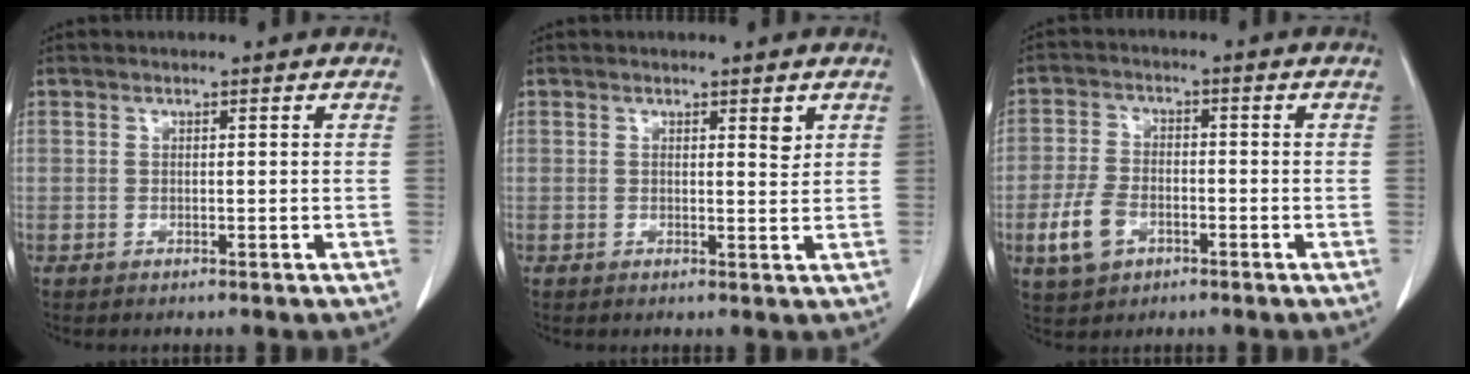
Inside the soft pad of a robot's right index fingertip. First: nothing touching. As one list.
[{"total": 1.6, "force": [0.9, 0.4, 1.2], "torque": [-0.020, -0.006, 0.013]}, {"total": 6.6, "force": [-2.8, 4.1, 4.3], "torque": [-0.101, 0.003, -0.048]}]